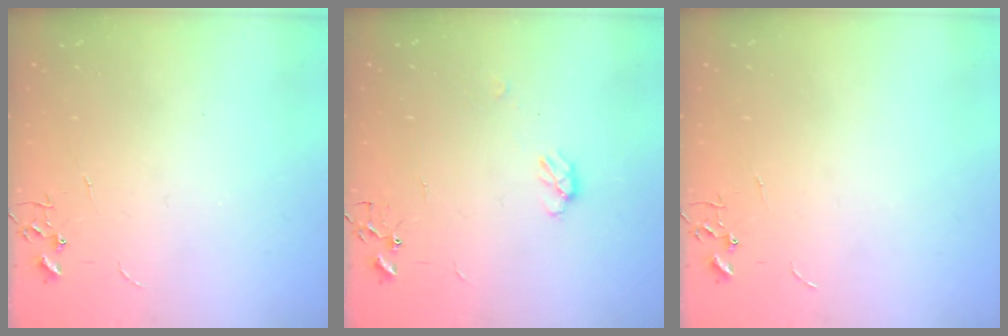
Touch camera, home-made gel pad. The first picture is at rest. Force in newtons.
{"total": 4.1, "press": 4.0, "slide": 0.3}
{"total": 0.0}